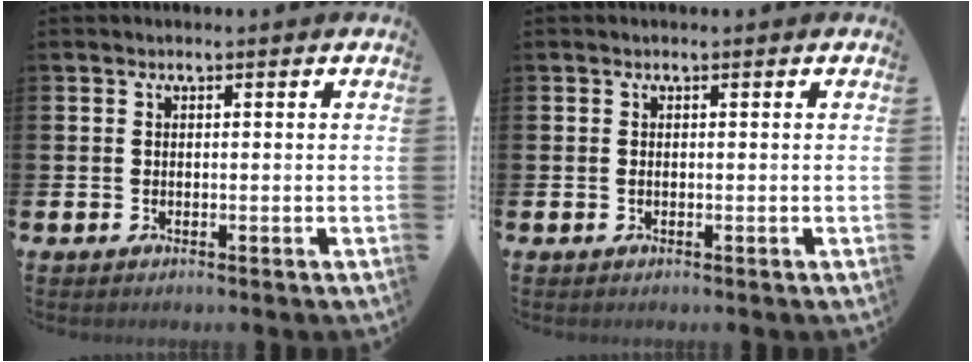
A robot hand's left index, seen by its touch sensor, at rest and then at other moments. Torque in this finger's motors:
{"motor_torque": [0.08, -0.05, -0.02, 0.01]}